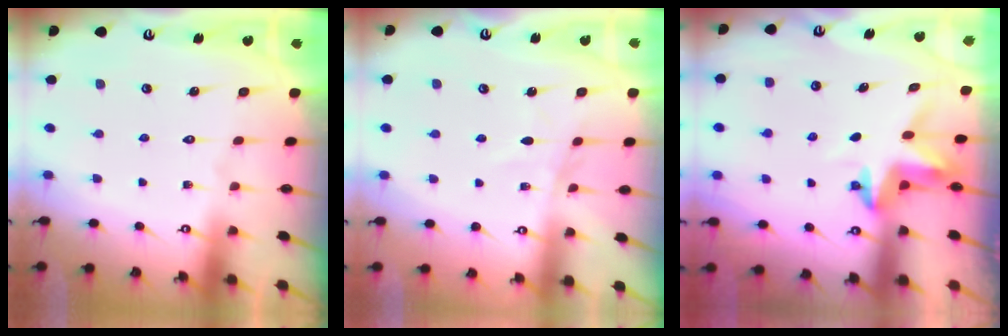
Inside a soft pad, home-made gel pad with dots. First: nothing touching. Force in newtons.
{"total": 2.9, "press": 2.9, "slide": 0.4}
{"total": 3.9, "press": 3.9, "slide": 0.3}